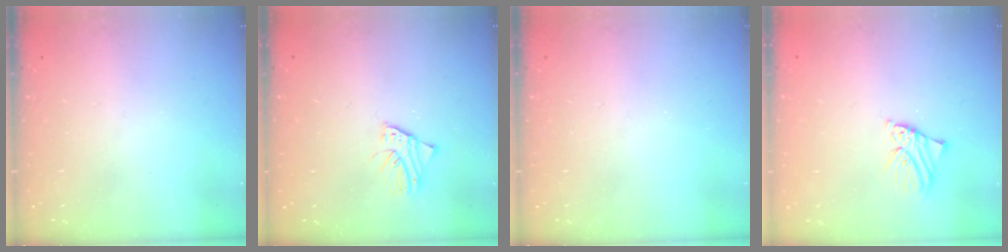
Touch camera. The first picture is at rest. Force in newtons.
{"total": 1.9, "press": 1.9, "slide": 0.0}
{"total": 0.0}
{"total": 2.4, "press": 2.4, "slide": 0.3}